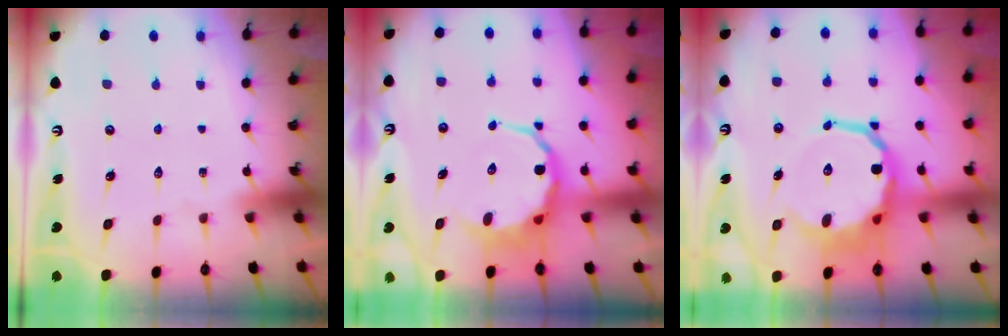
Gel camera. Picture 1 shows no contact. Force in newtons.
{"total": 7.2, "press": 6.9, "slide": 1.7}
{"total": 12.9, "press": 12.5, "slide": 3.1}